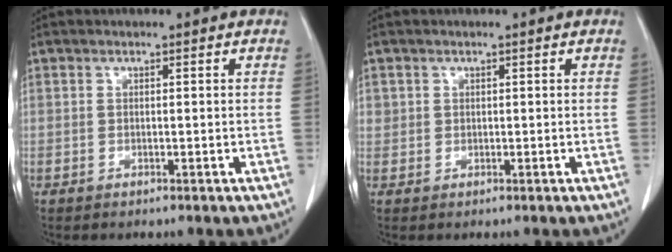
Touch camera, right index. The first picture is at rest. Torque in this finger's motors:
{"motor_torque": [0.50, 0.05, 0.16, 0.04]}